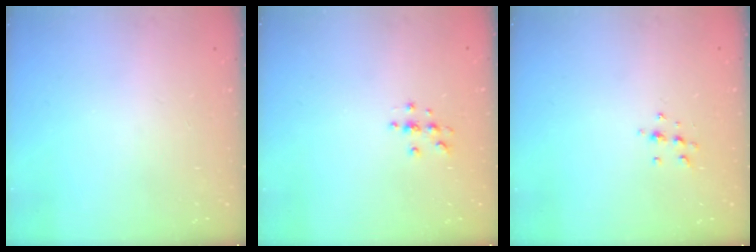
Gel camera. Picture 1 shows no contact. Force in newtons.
{"total": 3.7, "press": 3.7, "slide": 0.4}
{"total": 5.9, "press": 5.8, "slide": 1.2}